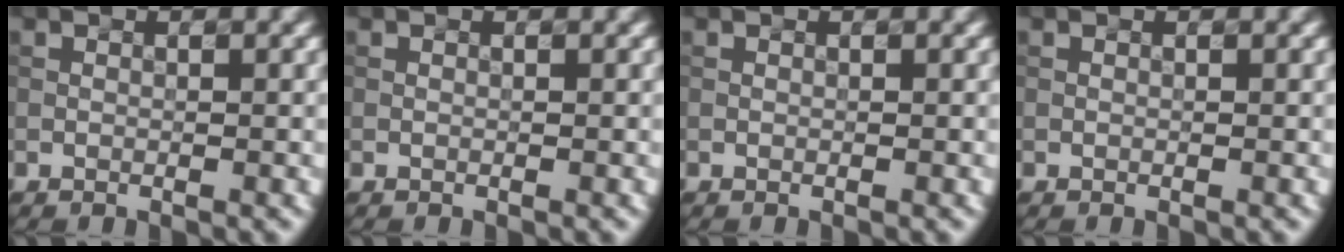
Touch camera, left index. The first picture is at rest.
{"total": 0.0}
{"total": 0.0}
{"total": 0.0}